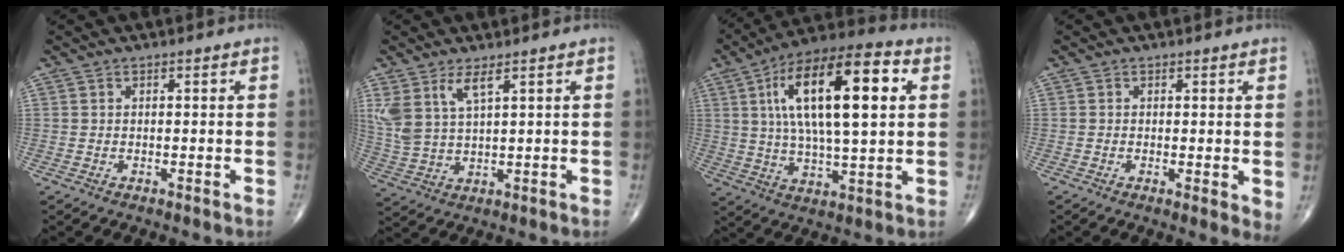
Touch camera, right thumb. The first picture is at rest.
{"total": 7.5, "force": [4.0, 2.6, 5.7], "torque": [-0.132, -0.016, 0.091]}
{"total": 22.7, "force": [5.6, 8.2, 20.4], "torque": [-0.342, 0.009, 0.087]}
{"total": 3.0, "force": [0.1, 1.0, 2.8], "torque": [-0.041, -0.011, -0.003]}